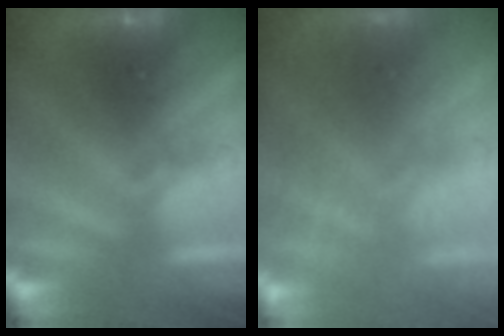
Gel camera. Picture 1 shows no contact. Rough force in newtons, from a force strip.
{"total": 7.7}